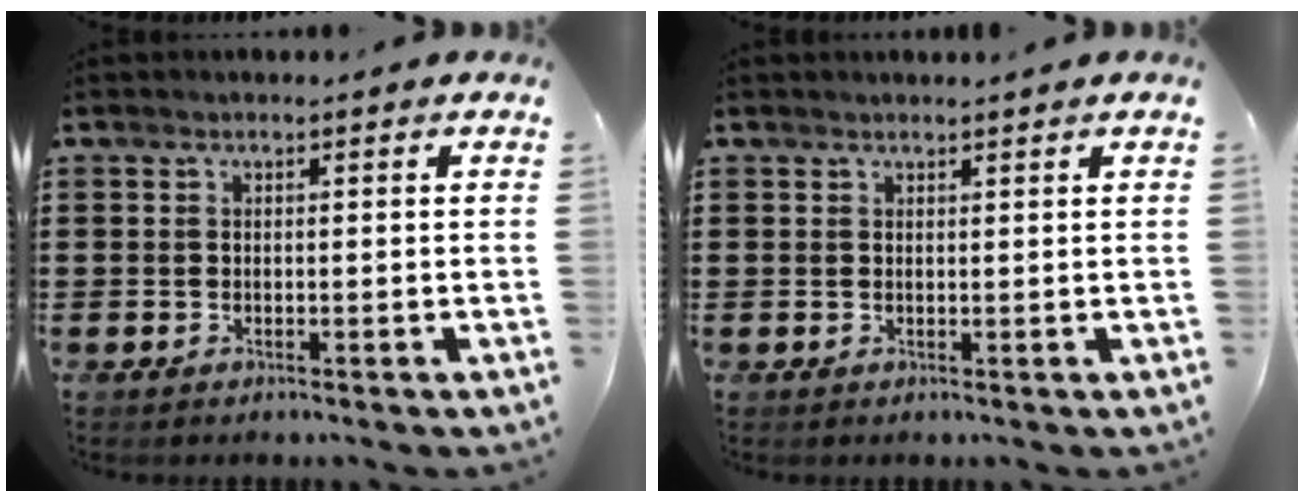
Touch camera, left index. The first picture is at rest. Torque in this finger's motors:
{"motor_torque": [0.12, 0.07, 0.03, -0.01]}